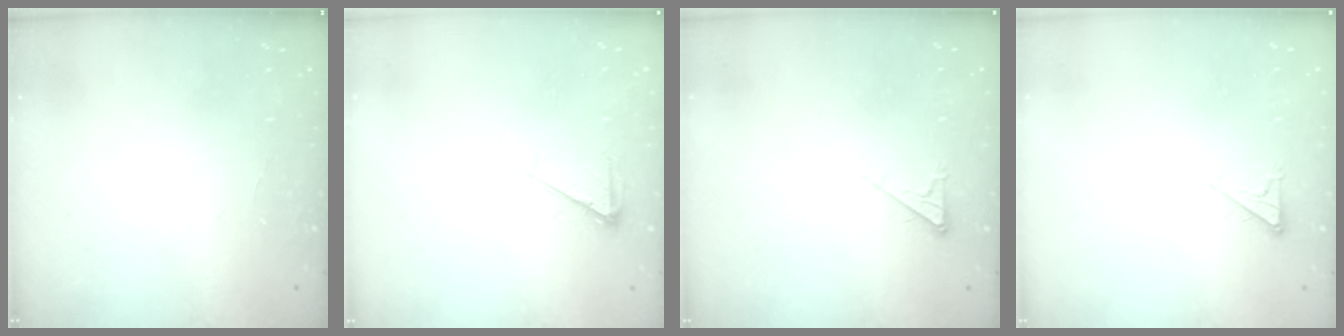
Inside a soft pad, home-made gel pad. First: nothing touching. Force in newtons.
{"total": 6.5, "press": 6.5, "slide": 0.9}
{"total": 2.9, "press": 2.9, "slide": 0.5}
{"total": 2.9, "press": 2.9, "slide": 0.5}